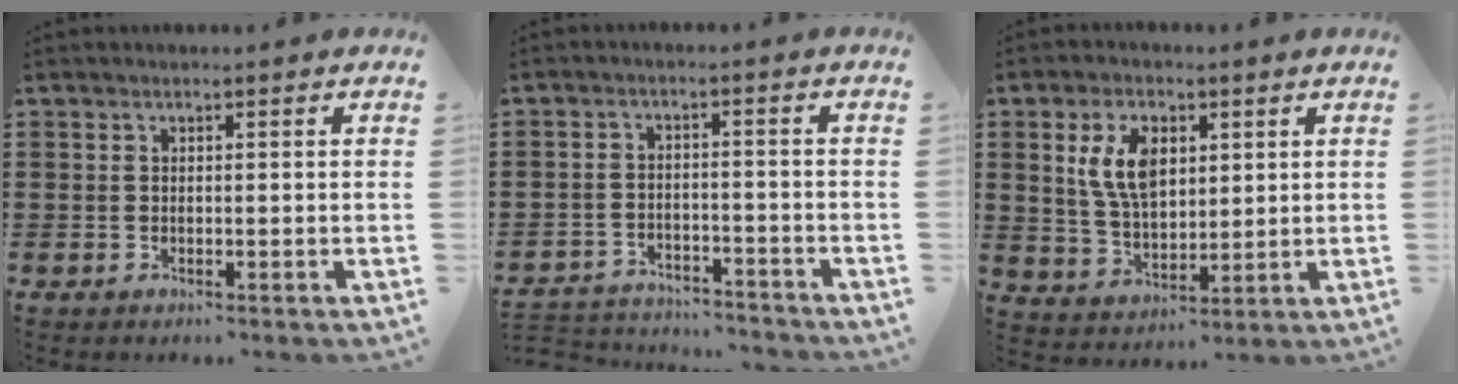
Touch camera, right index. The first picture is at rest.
{"total": 3.9, "force": [-3.9, 0.3, 0.2], "torque": [-0.017, -0.003, -0.085]}
{"total": 8.4, "force": [2.6, 4.8, 6.3], "torque": [-0.143, 0.013, 0.046]}